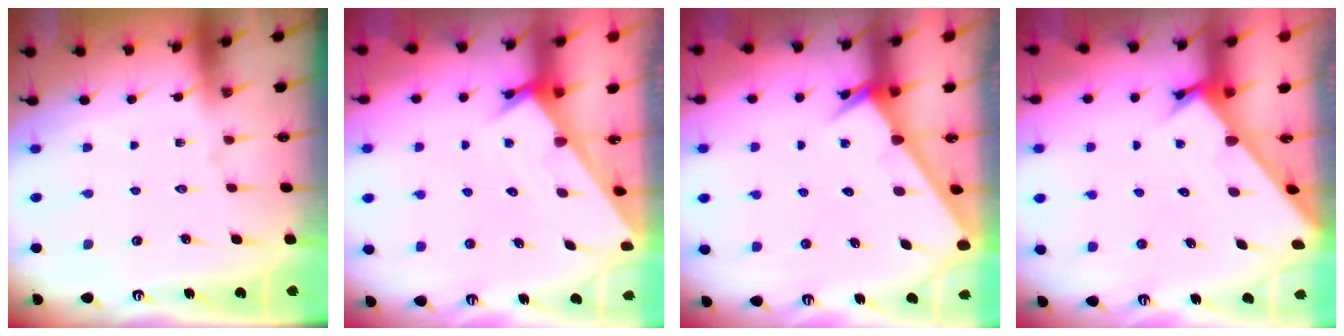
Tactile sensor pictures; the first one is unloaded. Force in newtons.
{"total": 2.4, "press": 2.4, "slide": 0.1}
{"total": 2.6, "press": 2.6, "slide": 0.1}
{"total": 2.1, "press": 2.1, "slide": 0.1}